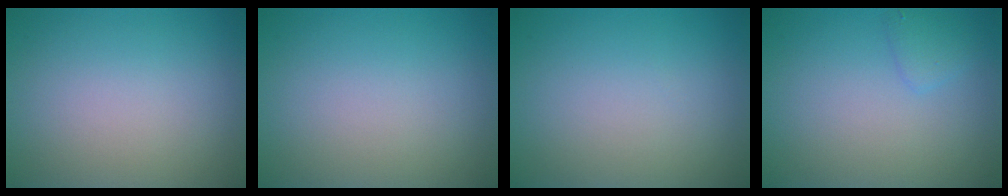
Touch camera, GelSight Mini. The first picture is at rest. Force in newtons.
{"total": 0.0}
{"total": 0.0}
{"total": 1.2, "press": 1.2, "slide": 0.1}